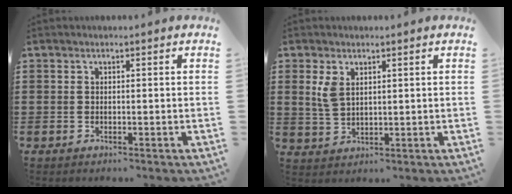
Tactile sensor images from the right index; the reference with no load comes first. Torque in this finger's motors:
{"motor_torque": [0.28, 0.18, 0.34, 0.08]}